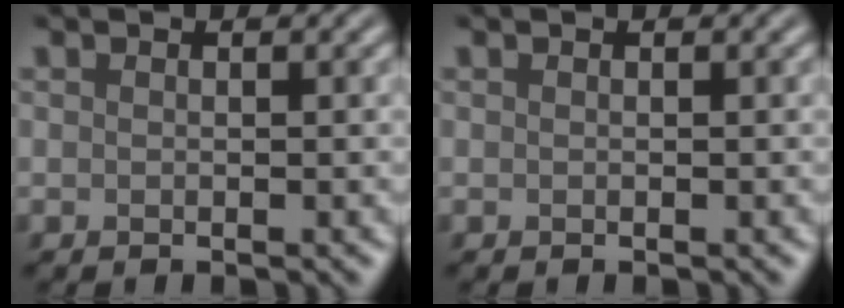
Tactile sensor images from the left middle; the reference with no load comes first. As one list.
[{"total": 0.0}]